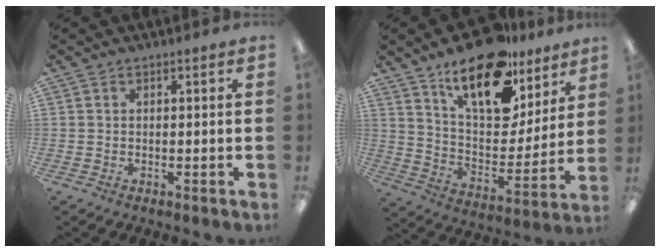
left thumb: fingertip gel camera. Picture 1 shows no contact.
{"total": 20.6, "force": [14.2, 9.3, 11.7], "torque": [-0.191, -0.089, 0.249]}